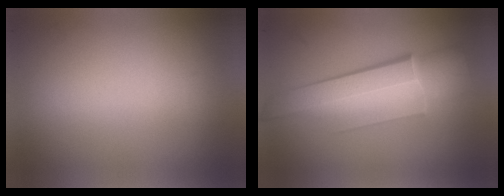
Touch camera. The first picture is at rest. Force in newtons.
{"total": 6.1}